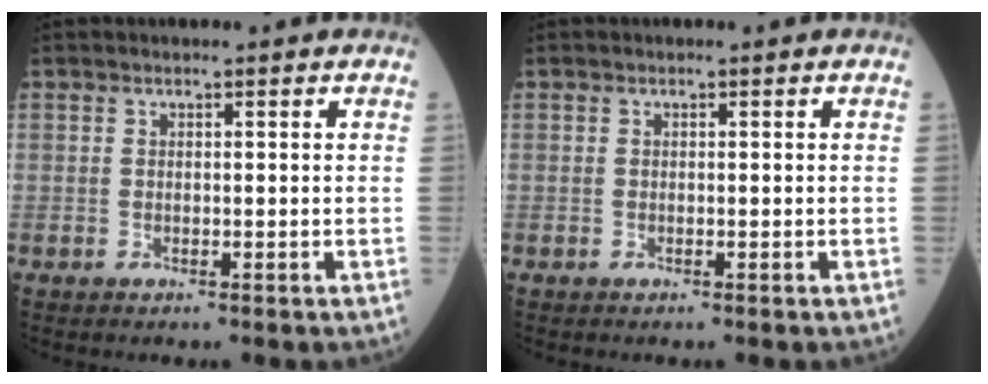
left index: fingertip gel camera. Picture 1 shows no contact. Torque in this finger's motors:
{"motor_torque": [0.00, 0.00, 0.00, 0.00]}